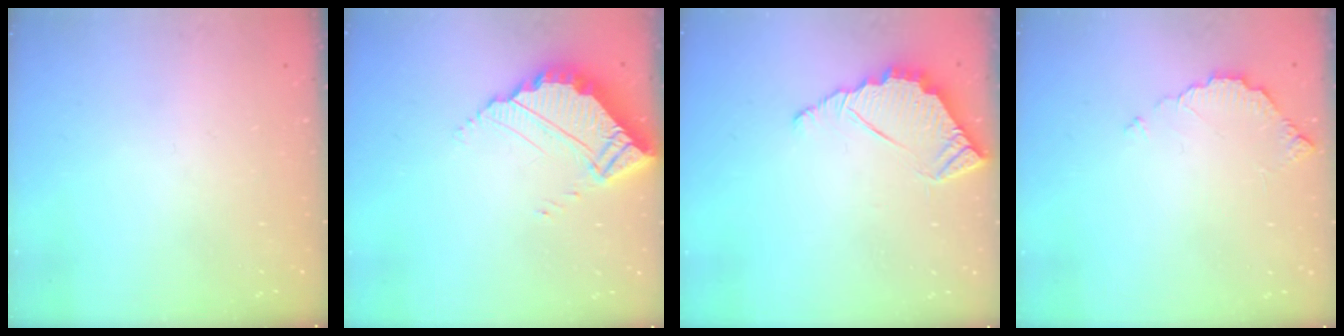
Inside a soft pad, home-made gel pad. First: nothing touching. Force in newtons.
{"total": 6.7, "press": 6.6, "slide": 0.4}
{"total": 5.1, "press": 5.1, "slide": 0.4}
{"total": 3.5, "press": 3.5, "slide": 0.2}